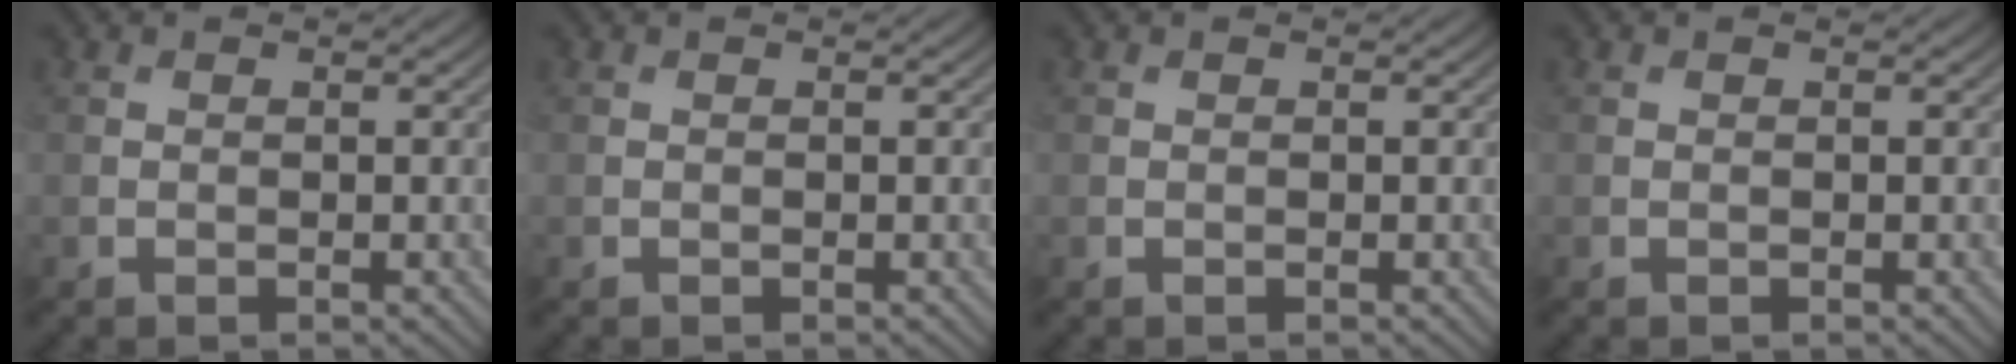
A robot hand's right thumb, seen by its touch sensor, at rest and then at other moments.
{"total": 0.0}
{"total": 0.0}
{"total": 0.0}